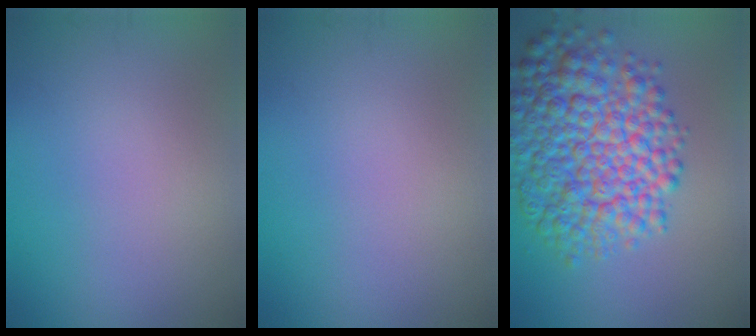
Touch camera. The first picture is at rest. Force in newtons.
{"total": 0.0}
{"total": 9.7, "press": 9.7, "slide": 0.2}